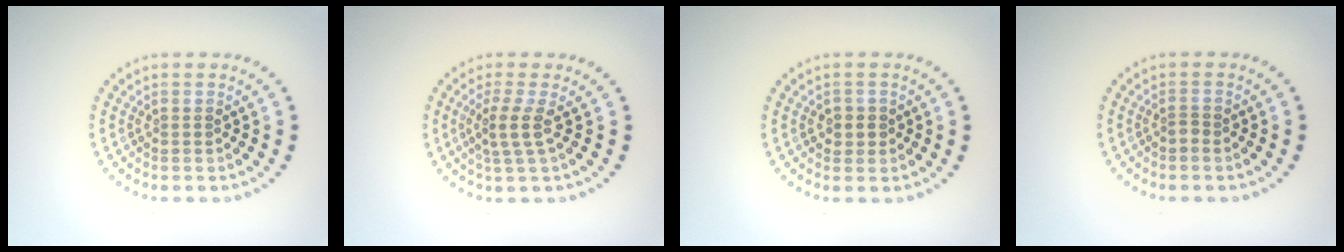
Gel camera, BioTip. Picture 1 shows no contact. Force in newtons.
{"total": 2.2, "press": 1.6, "slide": 1.6}
{"total": 1.5, "press": 1.4, "slide": 0.6}
{"total": 0.8, "press": 0.6, "slide": 0.5}